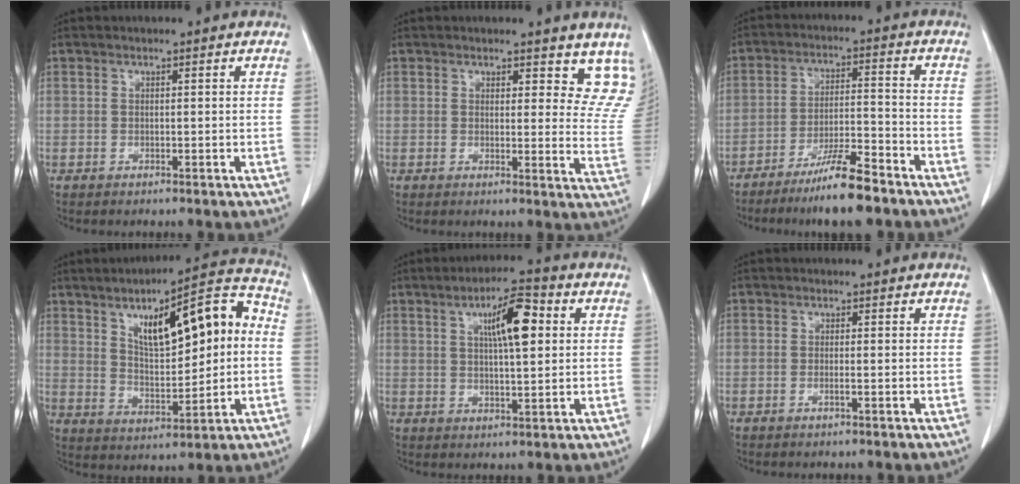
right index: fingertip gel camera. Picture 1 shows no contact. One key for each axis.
{"total": 8.6, "fx": 7.5, "fy": 3.2, "fz": 2.5, "tx": 0.011, "ty": -0.034, "tz": 0.056}
{"total": 9.4, "fx": -7.1, "fy": 0.6, "fz": 6.2, "tx": -0.110, "ty": -0.017, "tz": -0.124}
{"total": 16.1, "fx": 3.3, "fy": 4.7, "fz": 15.0, "tx": -0.217, "ty": 0.040, "tz": 0.058}
{"total": 8.6, "fx": 2.5, "fy": 1.7, "fz": 8.0, "tx": -0.132, "ty": 0.013, "tz": 0.041}
{"total": 0.7, "fx": -0.3, "fy": 0.0, "fz": 0.6, "tx": -0.012, "ty": 0.000, "tz": -0.006}